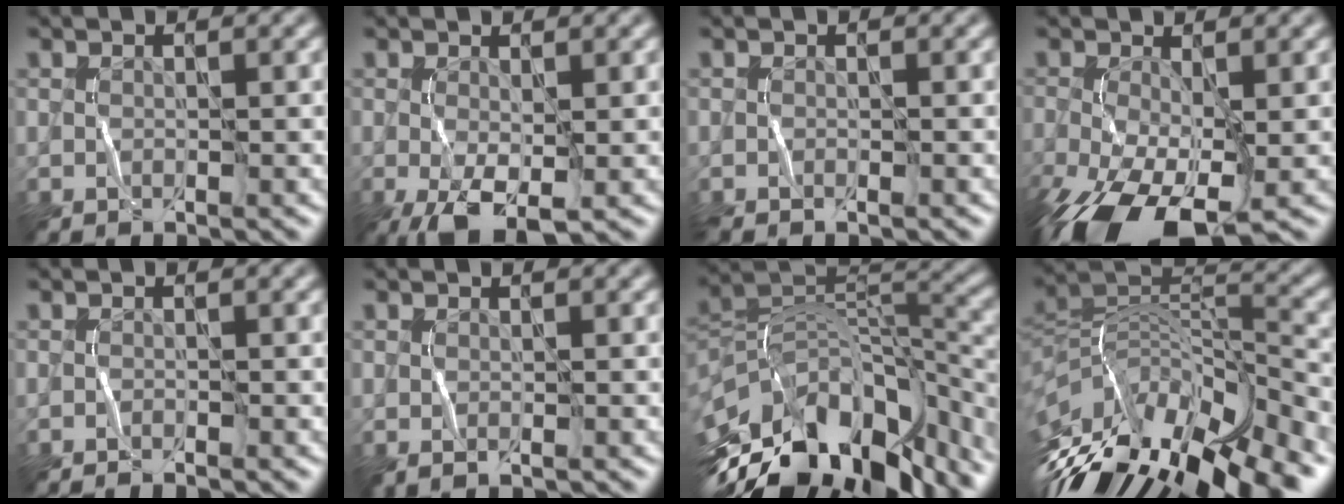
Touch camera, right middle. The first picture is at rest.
{"total": 4.7, "force": [-1.3, 2.1, 4.0], "torque": [-0.091, -0.013, -0.020]}
{"total": 0.7, "force": [-0.6, 0.1, 0.3], "torque": [-0.006, -0.002, -0.013]}
{"total": 11.0, "force": [-5.0, 5.3, 8.2], "torque": [-0.184, -0.058, -0.082]}
{"total": 0.8, "force": [-0.8, 0.0, 0.2], "torque": [-0.002, -0.001, -0.016]}
{"total": 0.6, "force": [0.1, 0.2, 0.6], "torque": [-0.009, -0.002, 0.002]}
{"total": 15.0, "force": [-9.2, 7.6, 9.0], "torque": [-0.185, 0.003, -0.147]}
{"total": 16.0, "force": [-9.8, 6.4, 11.0], "torque": [-0.211, 0.013, -0.163]}